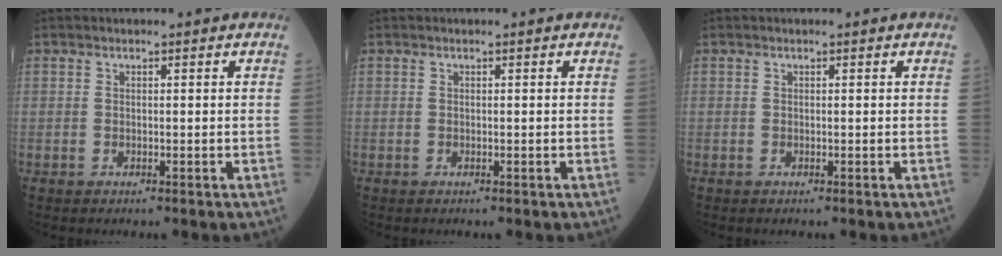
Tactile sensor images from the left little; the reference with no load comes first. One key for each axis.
{"total": 0.0}
{"total": 0.0}